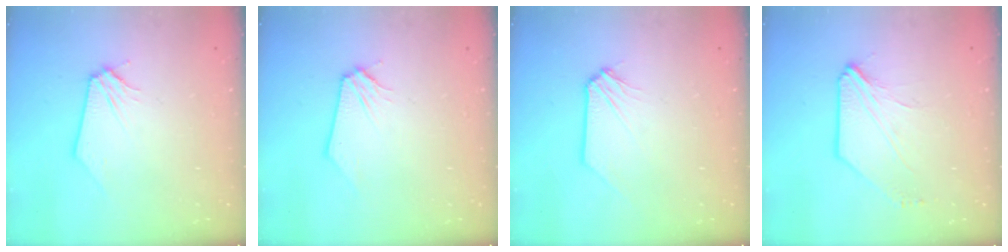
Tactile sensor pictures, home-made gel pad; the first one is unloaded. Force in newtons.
{"total": 0.0}
{"total": 1.1, "press": 1.1, "slide": 0.2}
{"total": 5.4, "press": 5.3, "slide": 1.0}